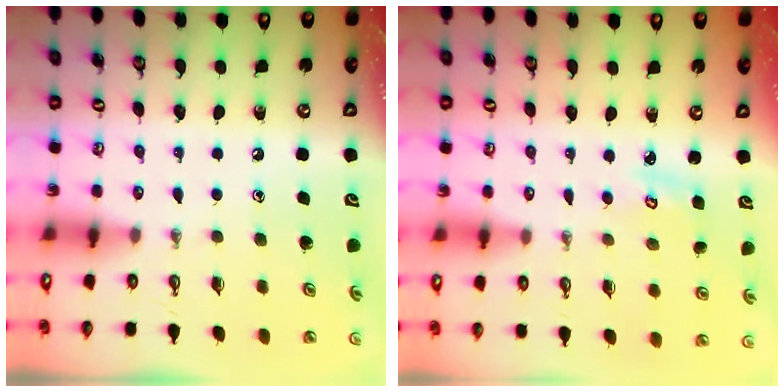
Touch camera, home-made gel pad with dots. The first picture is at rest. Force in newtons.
{"total": 2.5, "press": 2.5, "slide": 0.2}